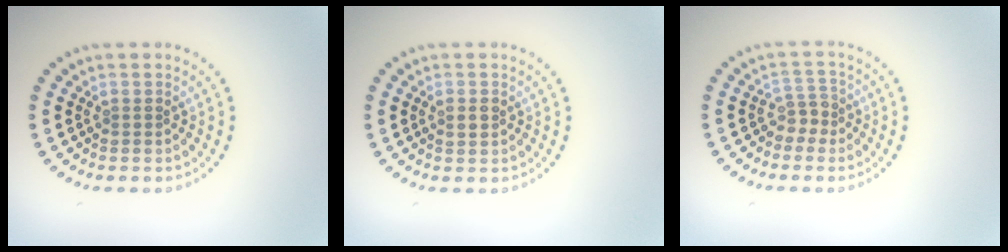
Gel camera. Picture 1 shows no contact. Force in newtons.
{"total": 1.0, "press": 1.0, "slide": 0.1}
{"total": 1.8, "press": 1.3, "slide": 1.3}